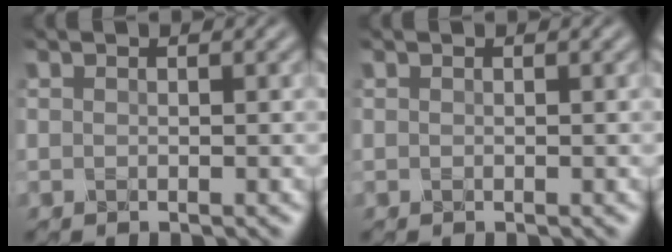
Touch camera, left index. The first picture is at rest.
{"total": 0.0}